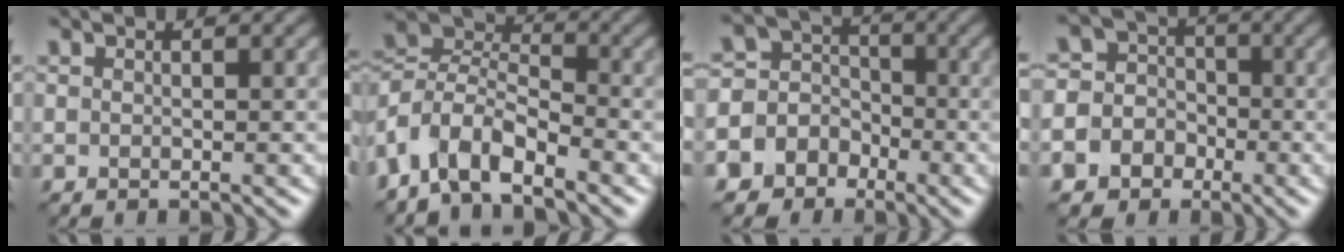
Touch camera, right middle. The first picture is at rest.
{"total": 6.3, "force": [-3.9, 3.1, 3.8], "torque": [-0.073, 0.005, -0.095]}
{"total": 7.3, "force": [-3.8, 6.2, 0.7], "torque": [-0.020, 0.007, -0.084]}
{"total": 7.4, "force": [-3.4, 6.5, 1.0], "torque": [-0.028, -0.002, -0.074]}